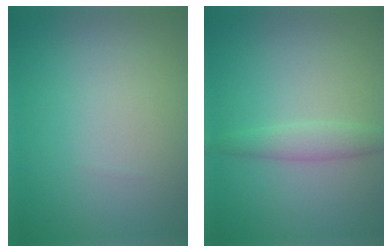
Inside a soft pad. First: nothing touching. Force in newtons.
{"total": 1.9, "press": 1.9, "slide": 0.1}